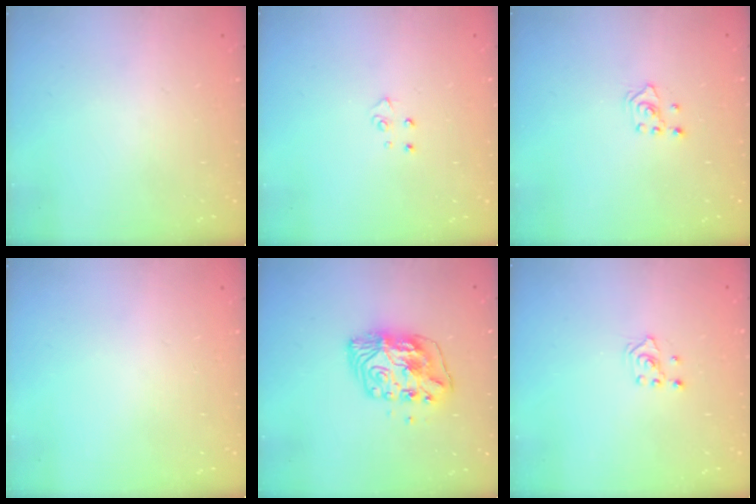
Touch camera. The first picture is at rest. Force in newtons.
{"total": 4.5, "press": 4.4, "slide": 0.5}
{"total": 2.0, "press": 1.8, "slide": 0.9}
{"total": 0.0}
{"total": 10.4, "press": 10.4, "slide": 1.1}
{"total": 2.1, "press": 1.8, "slide": 0.9}